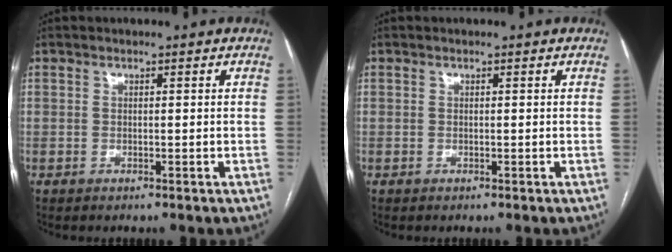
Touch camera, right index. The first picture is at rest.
{"total": 0.0}